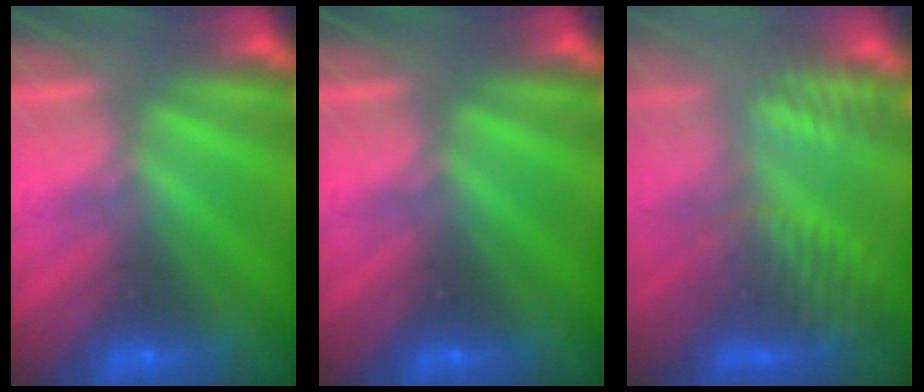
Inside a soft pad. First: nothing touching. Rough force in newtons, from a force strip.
{"total": 0.0}
{"total": 4.6}